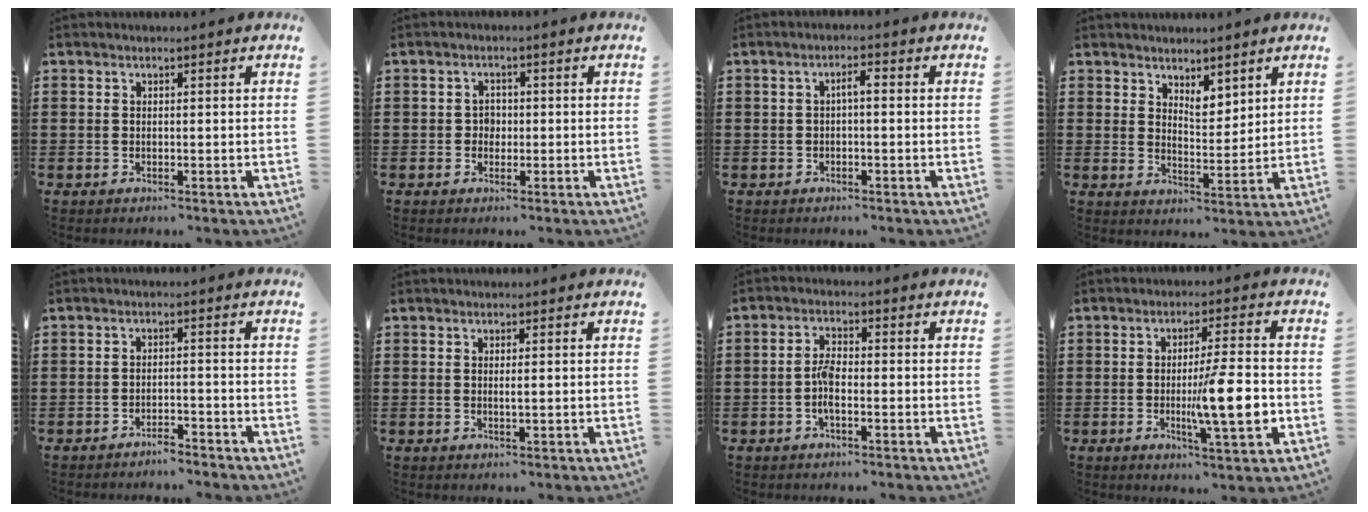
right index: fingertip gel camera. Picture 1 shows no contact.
{"total": 1.7, "force": [-0.3, 1.5, 0.7], "torque": [-0.018, 0.004, -0.007]}
{"total": 1.9, "force": [-0.2, 0.5, 1.8], "torque": [-0.036, 0.005, -0.006]}
{"total": 4.0, "force": [3.5, 1.5, 1.3], "torque": [-0.018, -0.012, 0.060]}
{"total": 2.5, "force": [-2.5, 0.0, 0.3], "torque": [-0.012, -0.001, -0.052]}
{"total": 1.0, "force": [0.0, 0.1, 1.0], "torque": [-0.020, -0.003, 0.000]}
{"total": 3.9, "force": [-1.1, 1.2, 3.5], "torque": [-0.078, -0.002, -0.024]}
{"total": 10.5, "force": [-2.0, 1.4, 10.2], "torque": [-0.156, -0.015, -0.036]}